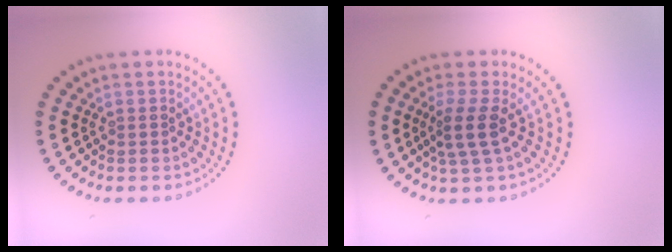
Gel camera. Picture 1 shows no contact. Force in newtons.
{"total": 2.5, "press": 1.9, "slide": 1.6}